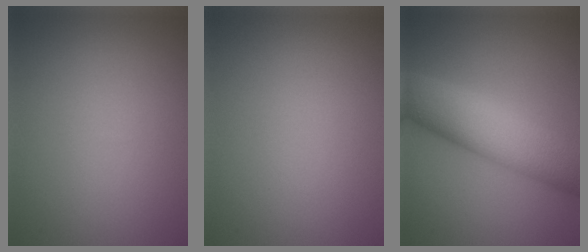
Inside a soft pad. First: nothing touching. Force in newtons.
{"total": 0.0}
{"total": 9.3, "press": 9.3, "slide": 0.2}